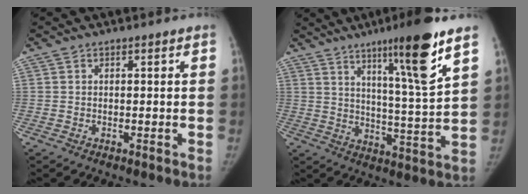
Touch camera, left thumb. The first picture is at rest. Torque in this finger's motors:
{"motor_torque": [1.35, 0.44, 1.40, -1.11, 0.39]}